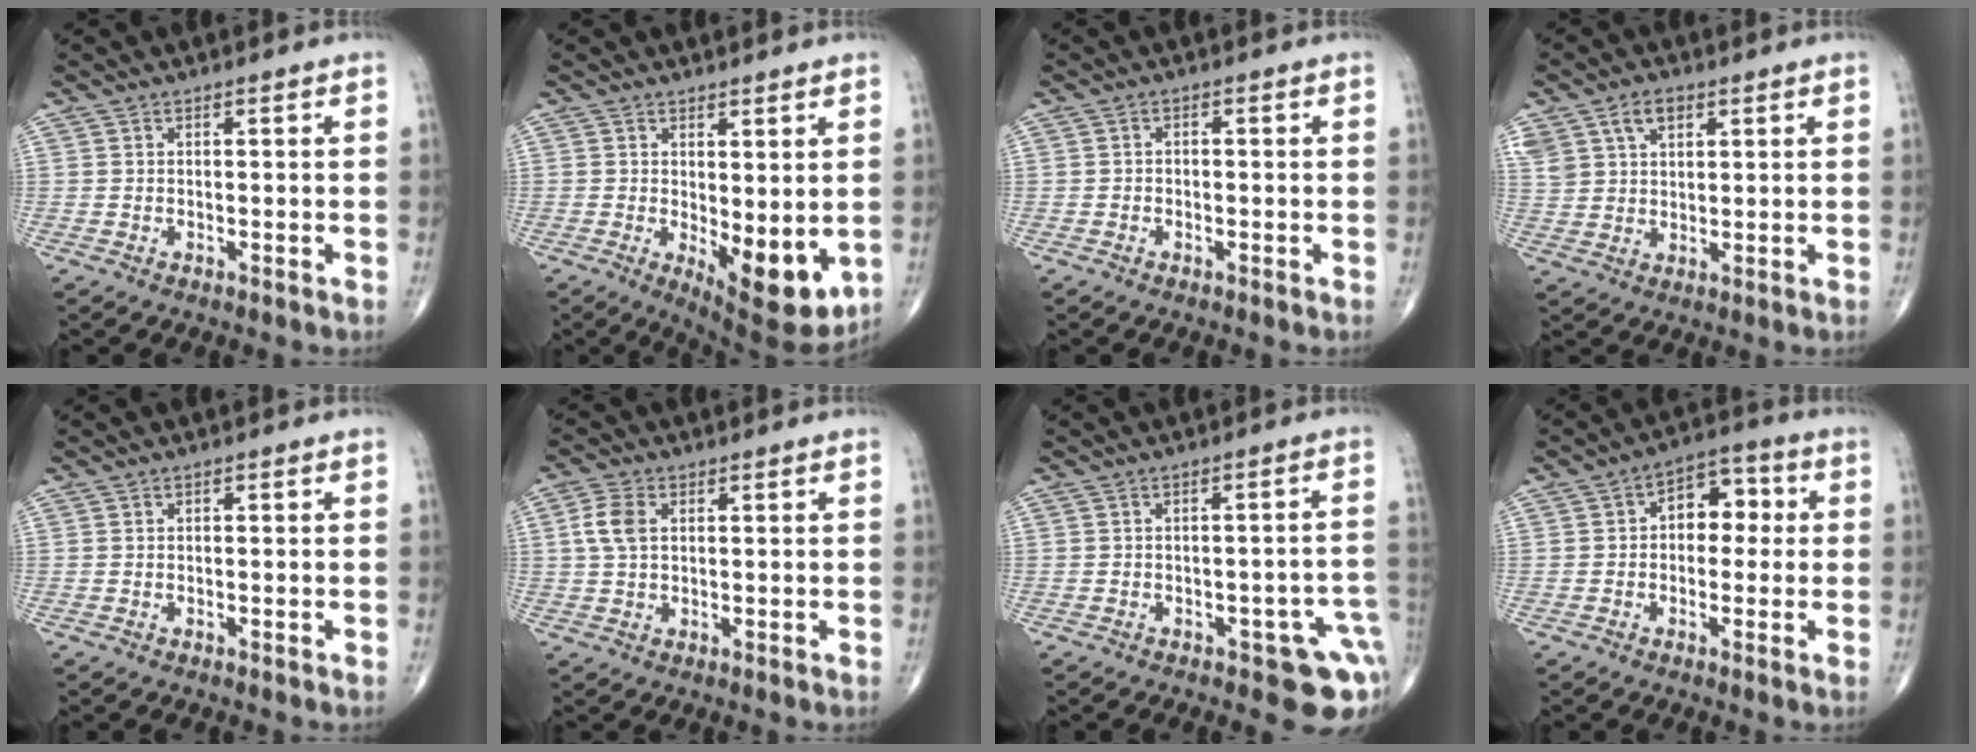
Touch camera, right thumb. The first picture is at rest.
{"total": 10.7, "force": [-1.5, 4.3, 9.7], "torque": [-0.116, -0.026, -0.006]}
{"total": 0.8, "force": [-0.4, 0.6, 0.4], "torque": [0.000, 0.002, -0.010]}
{"total": 8.6, "force": [4.3, 5.9, 4.7], "torque": [-0.085, -0.002, 0.086]}
{"total": 0.0}
{"total": 4.8, "force": [1.0, 2.9, 3.7], "torque": [-0.085, 0.007, 0.017]}
{"total": 9.3, "force": [-4.1, 3.7, 7.5], "torque": [-0.060, 0.023, -0.046]}
{"total": 7.8, "force": [0.7, 5.3, 5.7], "torque": [-0.044, 0.029, -0.002]}